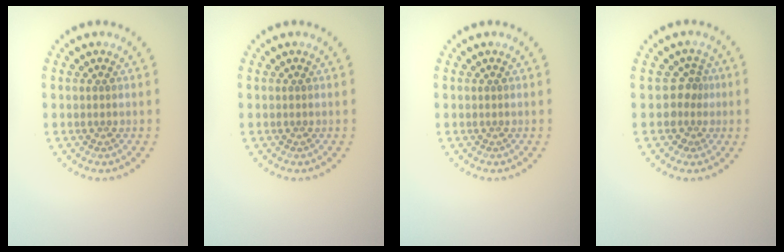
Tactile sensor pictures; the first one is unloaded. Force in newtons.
{"total": 0.0}
{"total": 0.0}
{"total": 2.1, "press": 1.5, "slide": 1.4}